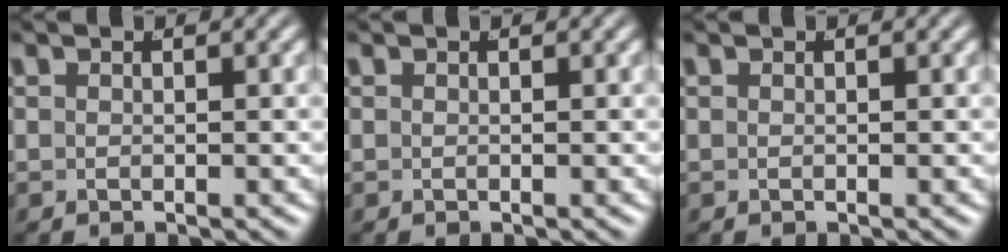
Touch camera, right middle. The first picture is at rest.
{"total": 0.0}
{"total": 0.0}